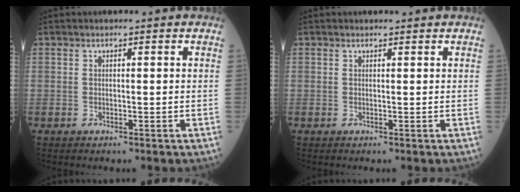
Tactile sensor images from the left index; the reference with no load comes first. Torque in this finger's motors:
{"motor_torque": [0.09, 0.08, -0.24, -0.01]}